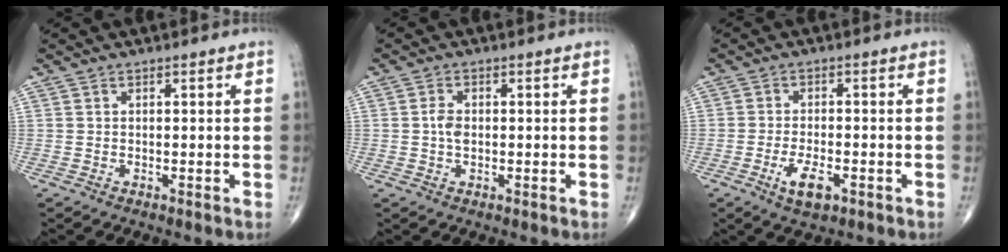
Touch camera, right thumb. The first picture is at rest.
{"total": 2.6, "force": [-0.1, 1.6, 2.0], "torque": [-0.037, 0.004, -0.004]}
{"total": 5.4, "force": [-2.4, 2.3, 4.3], "torque": [-0.078, 0.004, -0.038]}